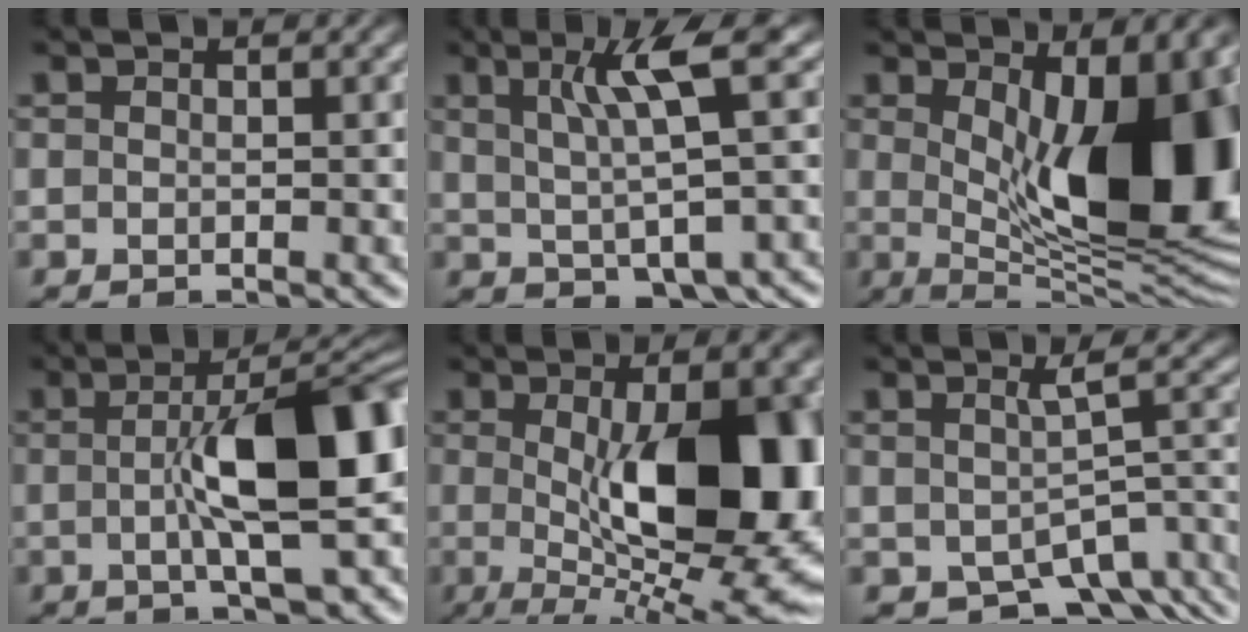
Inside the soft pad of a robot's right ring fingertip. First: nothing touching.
{"total": 5.3, "force": [-0.4, 1.2, 5.1], "torque": [-0.064, -0.006, 0.011]}
{"total": 18.0, "force": [0.2, 7.8, 16.2], "torque": [-0.215, -0.020, 0.019]}
{"total": 11.2, "force": [-1.0, 3.3, 10.6], "torque": [-0.149, 0.007, -0.009]}
{"total": 15.5, "force": [-1.1, 5.8, 14.3], "torque": [-0.205, -0.020, 0.005]}
{"total": 6.6, "force": [-4.4, 2.8, 3.9], "torque": [-0.026, -0.021, -0.053]}